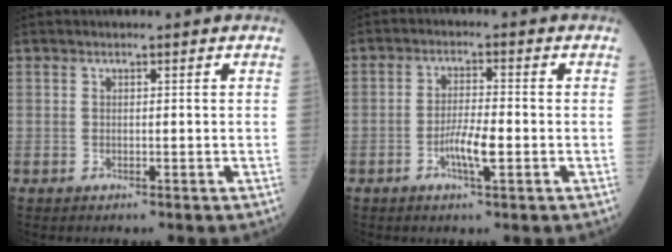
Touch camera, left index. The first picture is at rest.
{"total": 4.4, "force": [-1.5, 0.5, 4.2], "torque": [-0.083, -0.003, -0.029]}